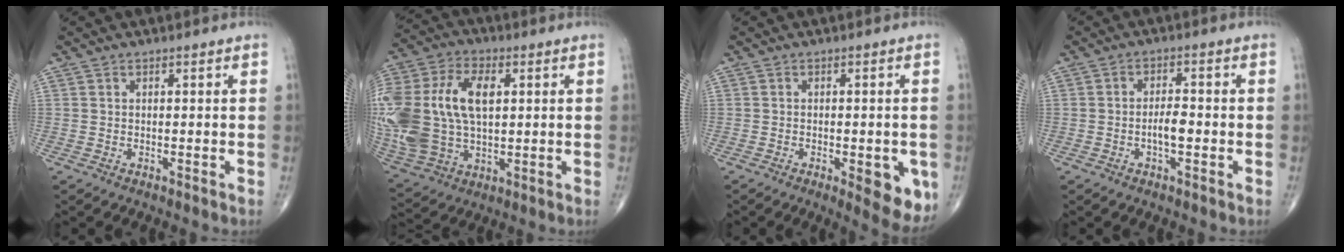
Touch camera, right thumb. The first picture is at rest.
{"total": 26.2, "force": [3.3, 16.1, 20.4], "torque": [-0.486, 0.017, 0.073]}
{"total": 8.4, "force": [-2.7, 3.1, 7.4], "torque": [-0.072, -0.009, -0.027]}
{"total": 3.7, "force": [-1.0, 1.5, 3.2], "torque": [-0.052, 0.010, -0.020]}